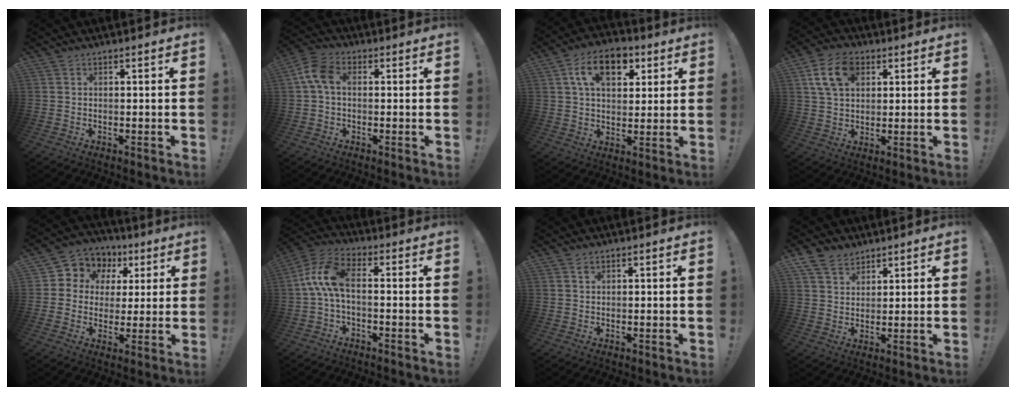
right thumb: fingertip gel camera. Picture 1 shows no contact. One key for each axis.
{"total": 7.7, "fx": 0.9, "fy": 5.0, "fz": 5.8, "tx": -0.115, "ty": 0.015, "tz": 0.022}
{"total": 13.5, "fx": 5.5, "fy": 8.5, "fz": 8.9, "tx": -0.136, "ty": -0.001, "tz": 0.101}
{"total": 11.6, "fx": 4.3, "fy": 7.8, "fz": 7.4, "tx": -0.143, "ty": 0.006, "tz": 0.082}
{"total": 7.6, "fx": 2.0, "fy": 7.1, "fz": 2.1, "tx": -0.032, "ty": -0.016, "tz": 0.042}
{"total": 10.1, "fx": 0.0, "fy": 4.7, "fz": 8.9, "tx": -0.183, "ty": 0.008, "tz": 0.003}
{"total": 0.9, "fx": 0.6, "fy": 0.6, "fz": 0.4, "tx": -0.010, "ty": 0.001, "tz": 0.011}
{"total": 7.1, "fx": 5.3, "fy": 4.2, "fz": 2.1, "tx": -0.044, "ty": -0.027, "tz": 0.106}